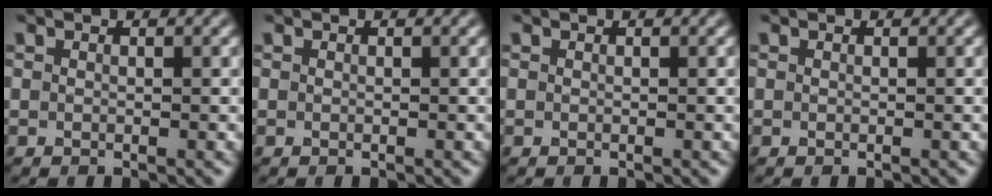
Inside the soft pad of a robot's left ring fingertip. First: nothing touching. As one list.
[{"total": 0.0}, {"total": 0.0}, {"total": 0.0}]